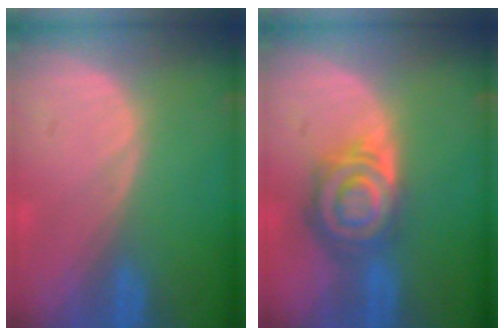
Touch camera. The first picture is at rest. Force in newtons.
{"total": 8.0, "press": 7.1, "slide": 3.7}